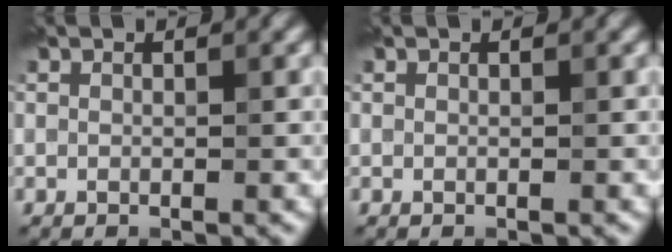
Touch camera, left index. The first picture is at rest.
{"total": 0.0}